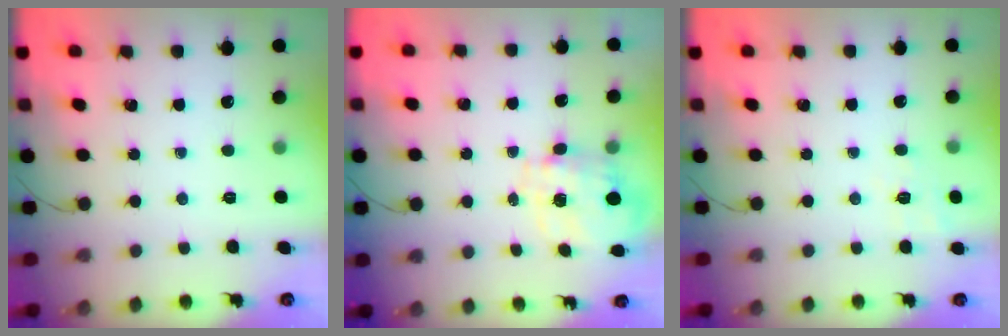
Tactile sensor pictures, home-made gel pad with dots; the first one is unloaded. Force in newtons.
{"total": 9.4, "press": 9.4, "slide": 0.8}
{"total": 8.5, "press": 8.2, "slide": 2.1}